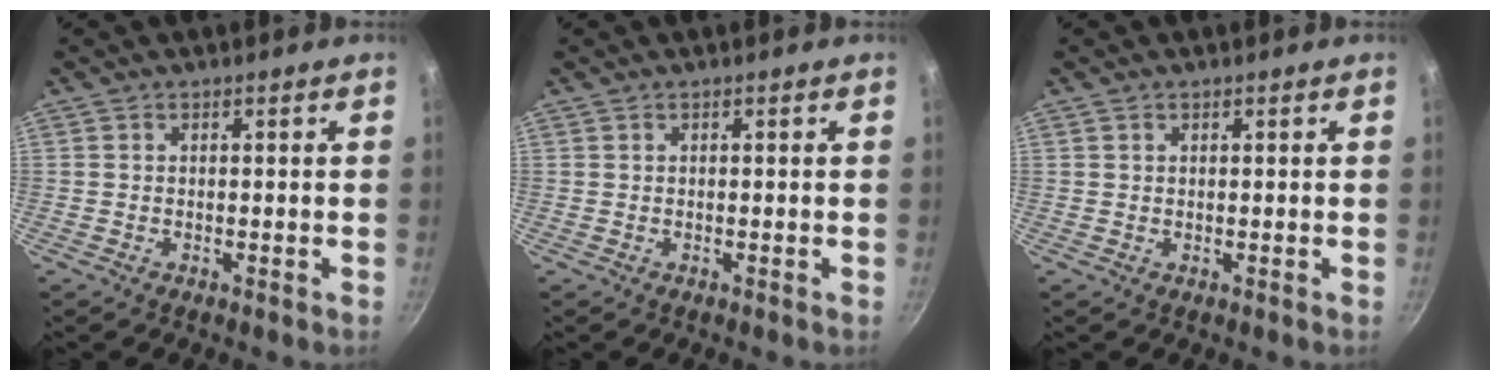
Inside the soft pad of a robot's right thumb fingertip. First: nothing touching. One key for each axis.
{"total": 0.0}
{"total": 0.5, "fx": 0.3, "fy": 0.4, "fz": 0.2, "tx": -0.002, "ty": 0.000, "tz": 0.006}